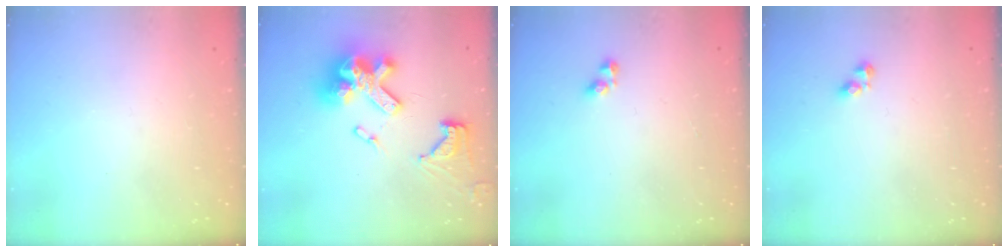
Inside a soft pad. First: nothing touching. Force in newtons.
{"total": 20.2, "press": 20.1, "slide": 2.1}
{"total": 2.9, "press": 2.9, "slide": 0.4}
{"total": 3.2, "press": 3.1, "slide": 0.4}